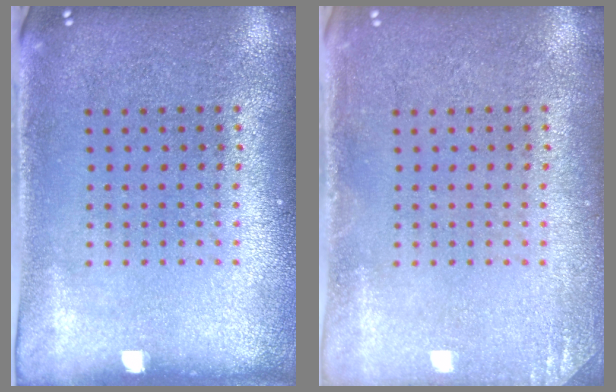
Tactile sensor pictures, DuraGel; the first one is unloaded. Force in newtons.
{"total": 1.3, "press": 1.3, "slide": 0.1}